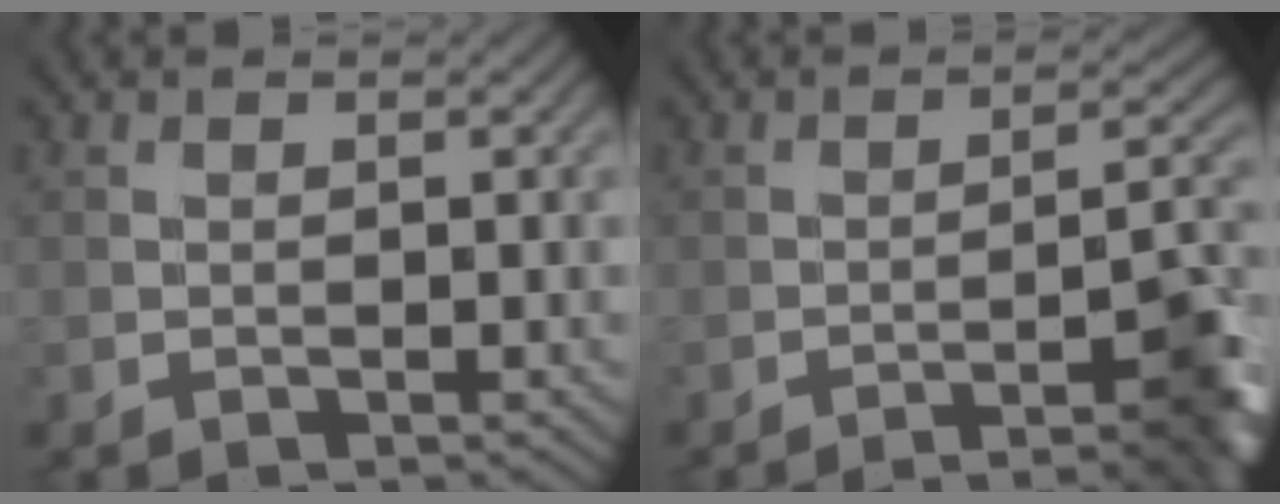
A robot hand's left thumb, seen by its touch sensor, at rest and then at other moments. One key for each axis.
{"total": 8.6, "fx": -5.1, "fy": 1.7, "fz": 6.7, "tx": -0.081, "ty": 0.009, "tz": -0.073}